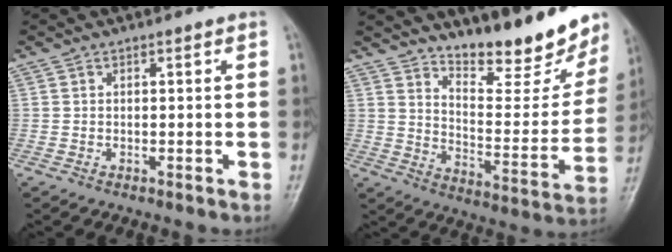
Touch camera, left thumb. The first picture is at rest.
{"total": 18.1, "force": [15.0, 4.6, 9.0], "torque": [-0.091, -0.113, 0.221]}